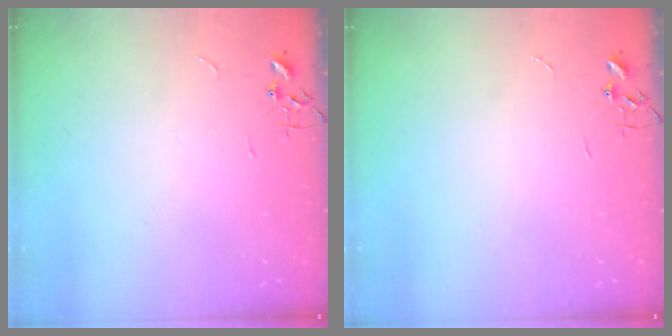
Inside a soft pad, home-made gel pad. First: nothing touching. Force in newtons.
{"total": 0.0}